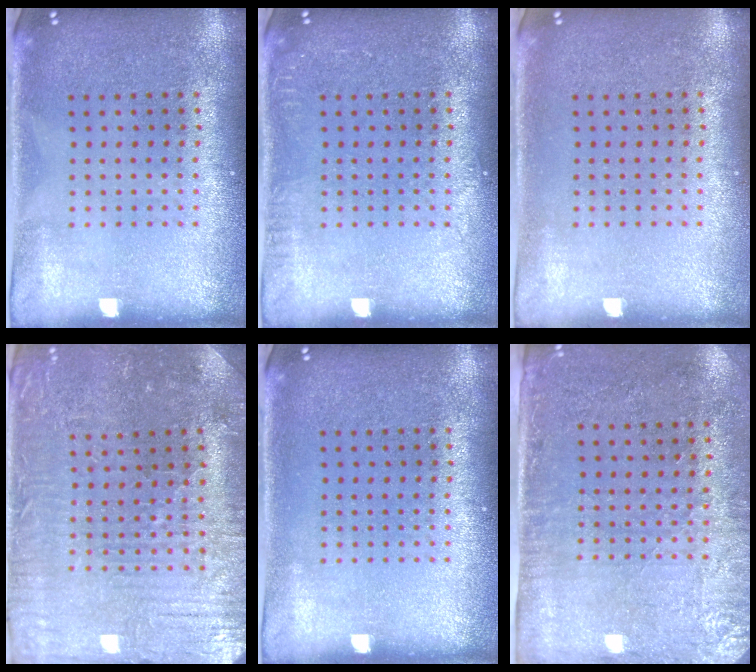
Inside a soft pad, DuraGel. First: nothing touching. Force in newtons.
{"total": 0.8, "press": 0.8, "slide": 0.0}
{"total": 0.0}
{"total": 2.0, "press": 1.9, "slide": 0.4}
{"total": 0.0}
{"total": 2.9, "press": 2.4, "slide": 1.6}